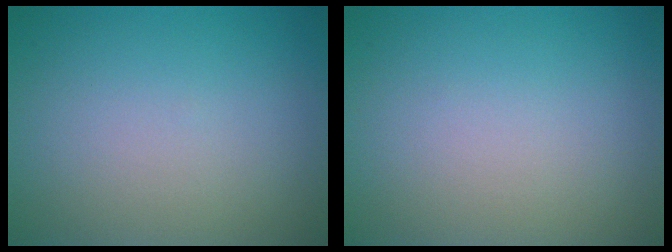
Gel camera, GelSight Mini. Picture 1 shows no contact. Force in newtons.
{"total": 0.0}